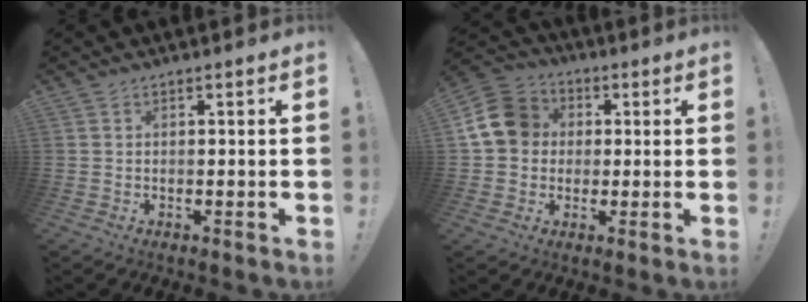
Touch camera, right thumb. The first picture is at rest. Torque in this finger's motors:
{"motor_torque": [0.76, 0.86, 0.64, -0.03, 0.01]}